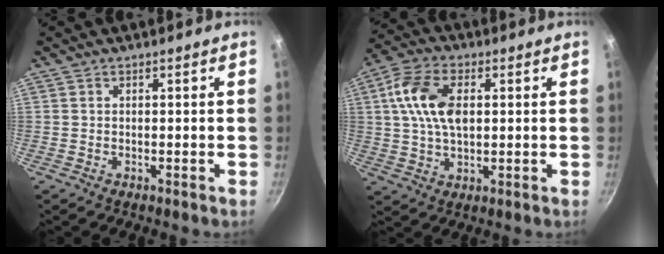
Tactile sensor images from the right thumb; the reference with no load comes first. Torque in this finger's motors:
{"motor_torque": [0.21, 2.62, 1.24, 0.02, 0.20]}